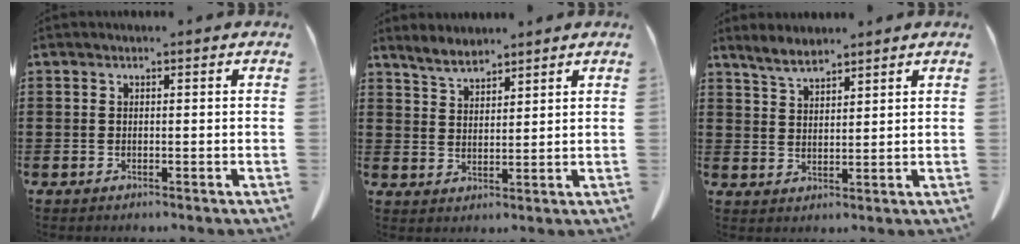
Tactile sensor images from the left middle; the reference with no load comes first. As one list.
[{"total": 3.8, "force": [3.5, 1.0, 1.1], "torque": [-0.033, -0.007, 0.066]}, {"total": 3.8, "force": [3.3, 0.9, 1.6], "torque": [-0.041, -0.006, 0.062]}]